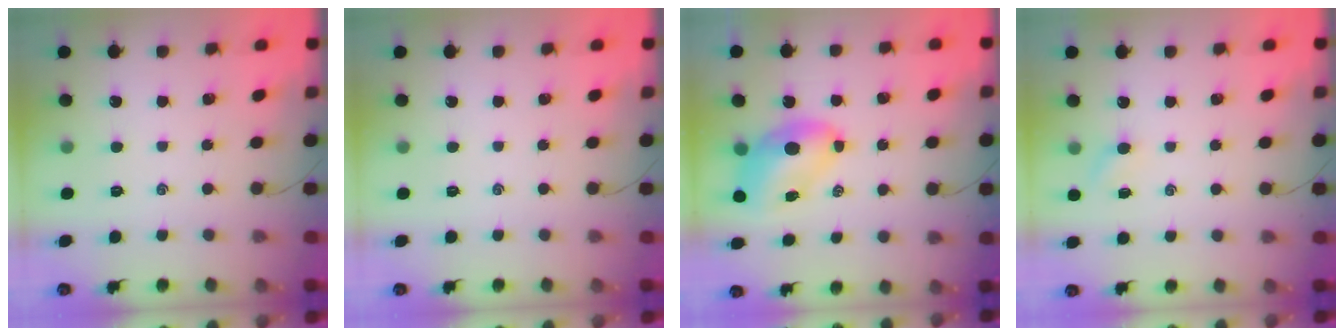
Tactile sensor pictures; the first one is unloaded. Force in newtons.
{"total": 0.0}
{"total": 7.3, "press": 7.3, "slide": 1.1}
{"total": 2.8, "press": 2.7, "slide": 0.8}